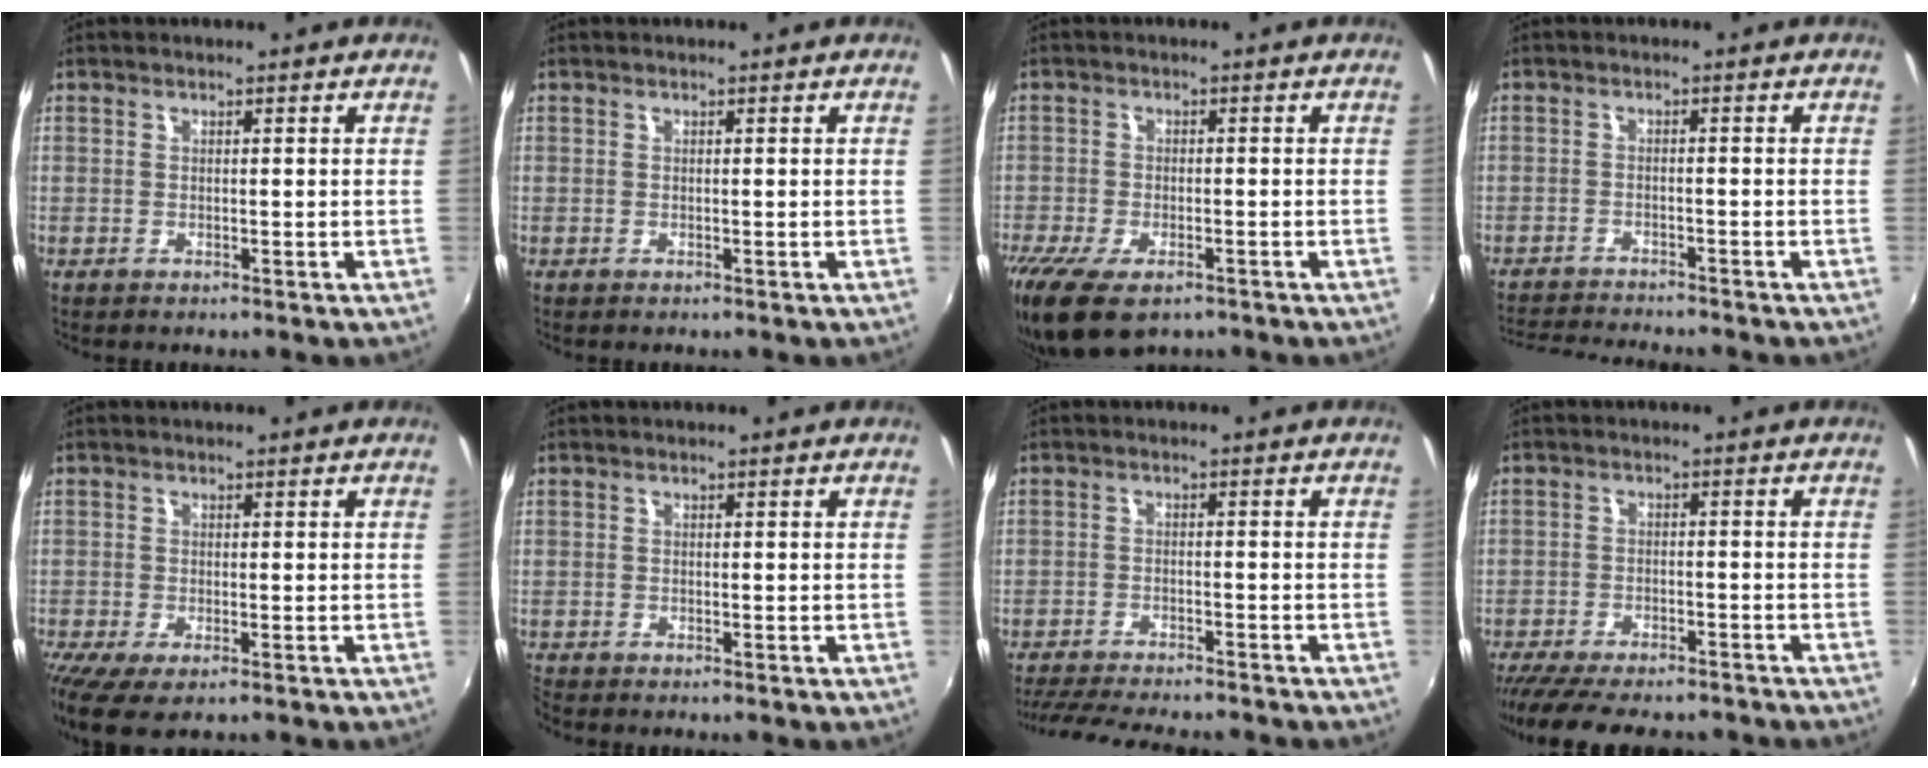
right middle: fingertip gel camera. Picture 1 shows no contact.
{"total": 0.0}
{"total": 9.7, "force": [-6.6, 4.1, 5.8], "torque": [-0.141, -0.039, -0.116]}
{"total": 8.0, "force": [-7.6, 0.5, 2.3], "torque": [-0.065, -0.014, -0.125]}
{"total": 6.0, "force": [-3.8, 1.9, 4.3], "torque": [-0.101, -0.031, -0.066]}
{"total": 1.1, "force": [-1.0, 0.1, 0.1], "torque": [-0.005, -0.008, -0.023]}
{"total": 12.3, "force": [-11.1, 1.7, 5.0], "torque": [-0.118, -0.022, -0.175]}
{"total": 13.4, "force": [-11.3, 3.9, 5.9], "torque": [-0.134, -0.028, -0.175]}